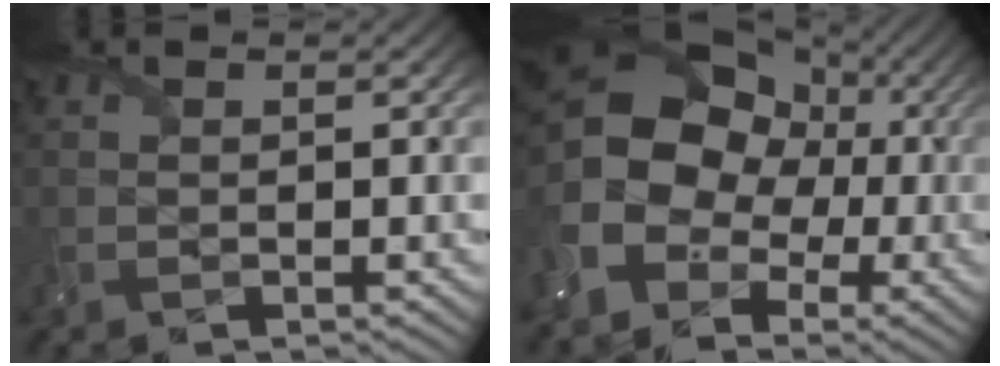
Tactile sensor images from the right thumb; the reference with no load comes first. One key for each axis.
{"total": 15.5, "fx": -0.4, "fy": 12.7, "fz": 8.7, "tx": -0.214, "ty": -0.009, "tz": -0.015}